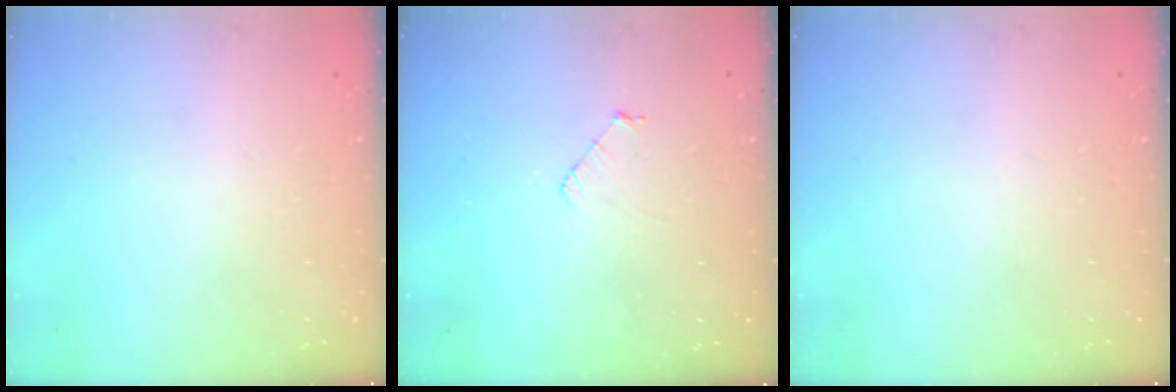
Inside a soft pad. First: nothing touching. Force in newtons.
{"total": 3.2, "press": 3.2, "slide": 0.2}
{"total": 0.0}